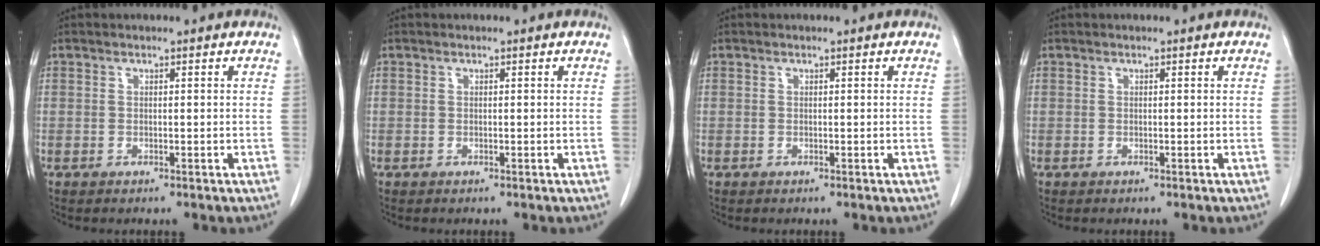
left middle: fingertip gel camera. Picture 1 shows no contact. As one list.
[{"total": 0.0}, {"total": 0.0}, {"total": 0.0}]